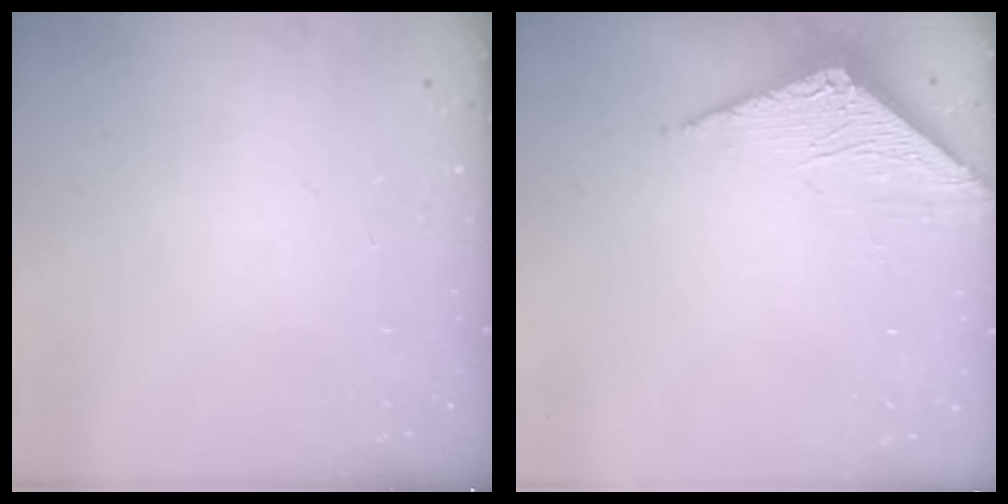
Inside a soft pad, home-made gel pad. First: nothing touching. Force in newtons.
{"total": 3.0, "press": 3.0, "slide": 0.2}